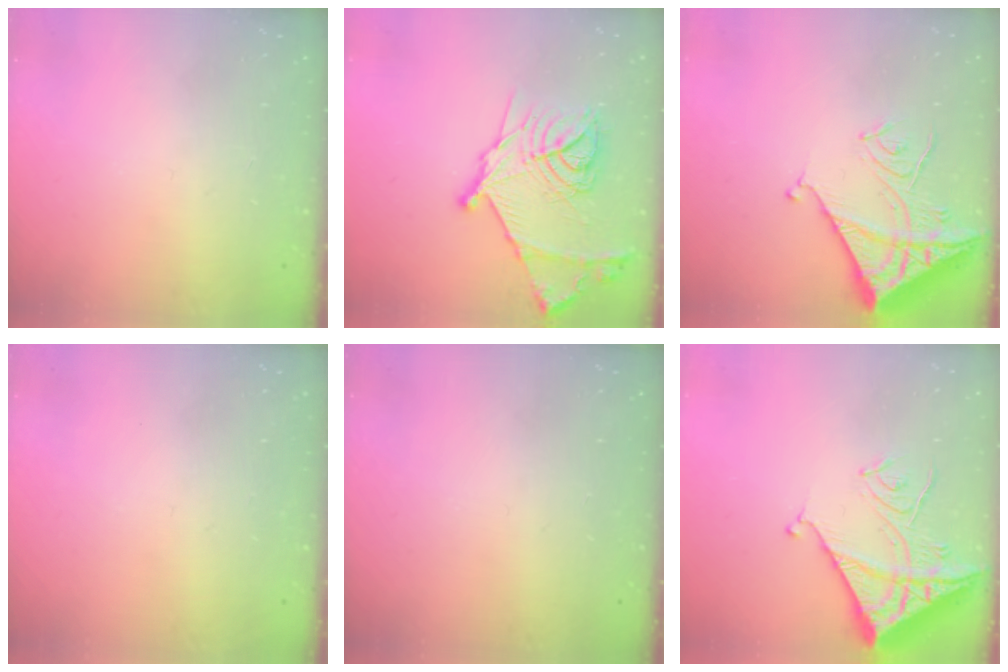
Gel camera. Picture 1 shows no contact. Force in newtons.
{"total": 19.6, "press": 19.5, "slide": 1.5}
{"total": 13.7, "press": 13.6, "slide": 1.1}
{"total": 0.0}
{"total": 0.0}
{"total": 13.7, "press": 13.6, "slide": 1.1}